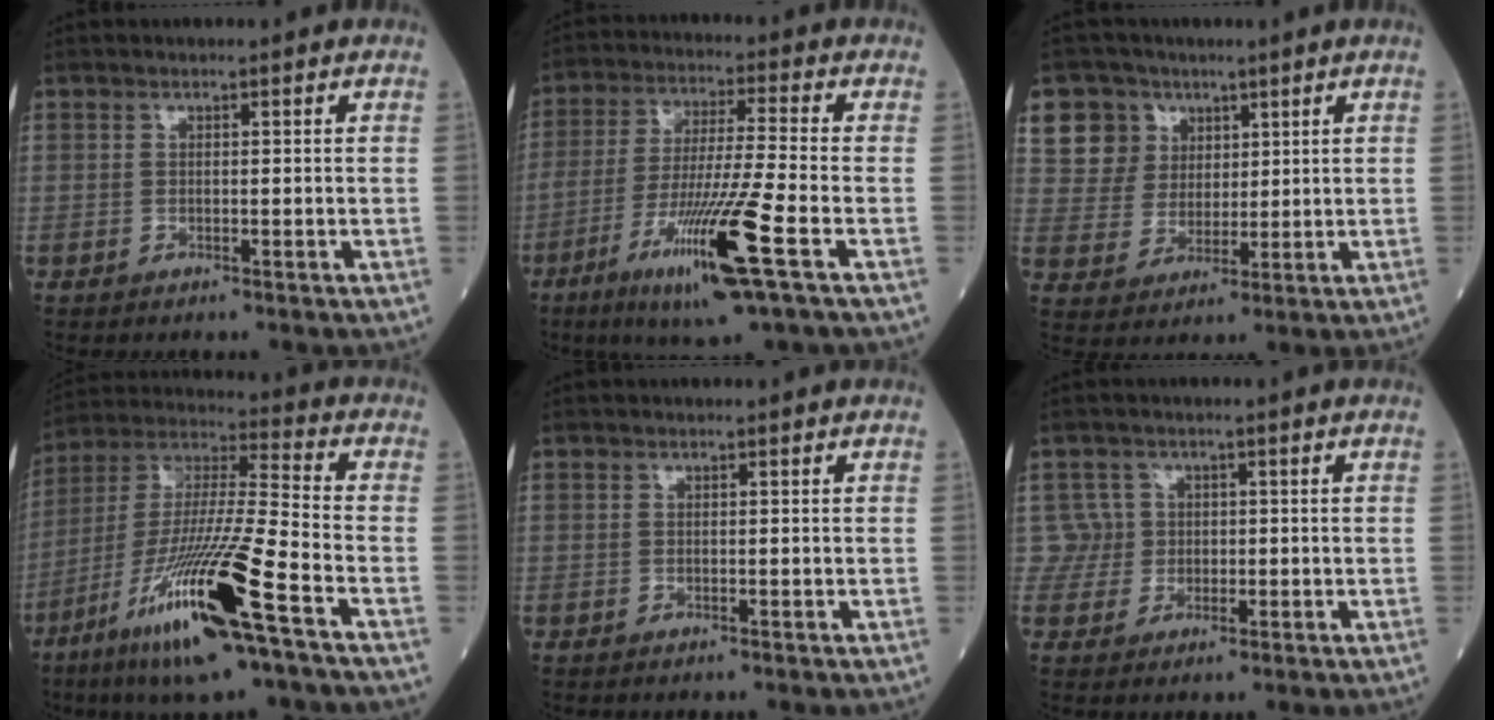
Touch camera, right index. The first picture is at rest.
{"total": 14.1, "force": [-6.2, -0.7, 12.6], "torque": [-0.250, -0.029, -0.112]}
{"total": 8.1, "force": [4.8, 6.5, -0.1], "torque": [-0.002, 0.010, 0.101]}
{"total": 19.5, "force": [-9.6, 0.6, 16.9], "torque": [-0.356, -0.041, -0.182]}
{"total": 0.0}
{"total": 3.4, "force": [0.6, 3.3, -0.7], "torque": [0.030, 0.009, 0.006]}